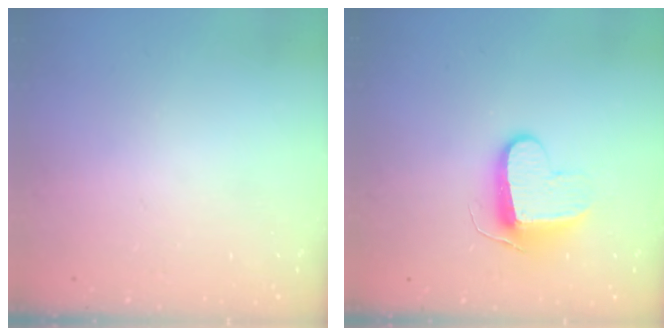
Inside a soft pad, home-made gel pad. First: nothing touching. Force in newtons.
{"total": 9.5, "press": 9.5, "slide": 0.1}